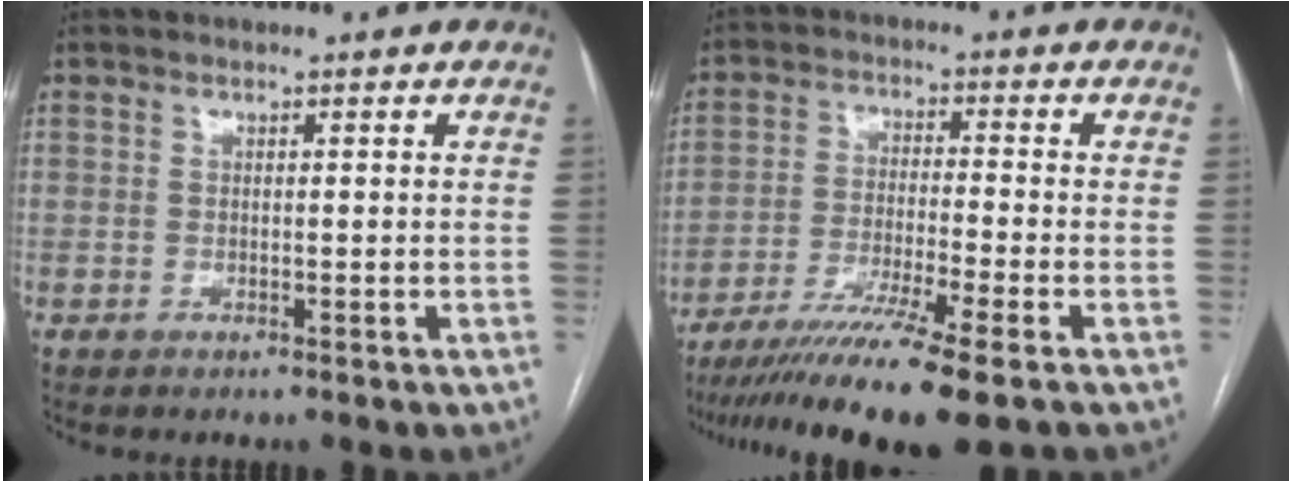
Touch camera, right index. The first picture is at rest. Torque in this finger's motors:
{"motor_torque": [1.07, -1.06, 0.38, 0.21]}